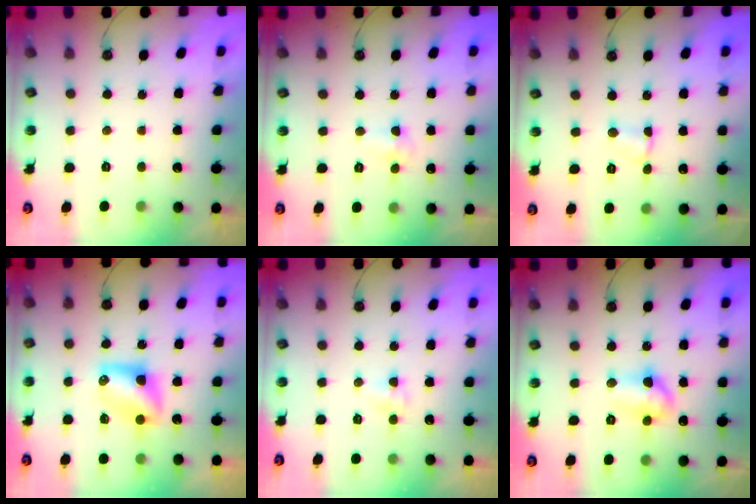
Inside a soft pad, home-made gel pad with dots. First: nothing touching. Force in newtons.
{"total": 5.0, "press": 3.7, "slide": 3.4}
{"total": 2.2, "press": 2.2, "slide": 0.4}
{"total": 7.7, "press": 7.7, "slide": 0.1}
{"total": 4.0, "press": 4.0, "slide": 0.4}
{"total": 8.8, "press": 8.8, "slide": 1.0}